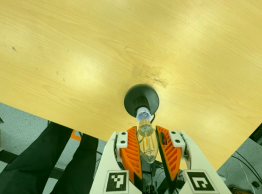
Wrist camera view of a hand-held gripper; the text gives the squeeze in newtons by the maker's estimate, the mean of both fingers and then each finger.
{"total": 13.5, "left": 14.2, "right": 12.8}